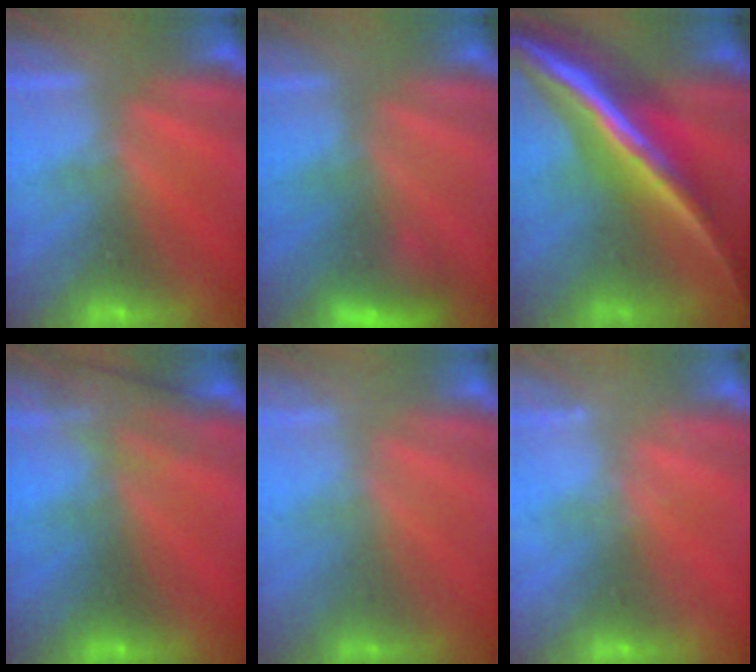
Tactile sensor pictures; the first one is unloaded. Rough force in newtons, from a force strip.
{"total": 2.9}
{"total": 6.9}
{"total": 2.7}
{"total": 2.3}
{"total": 2.3}